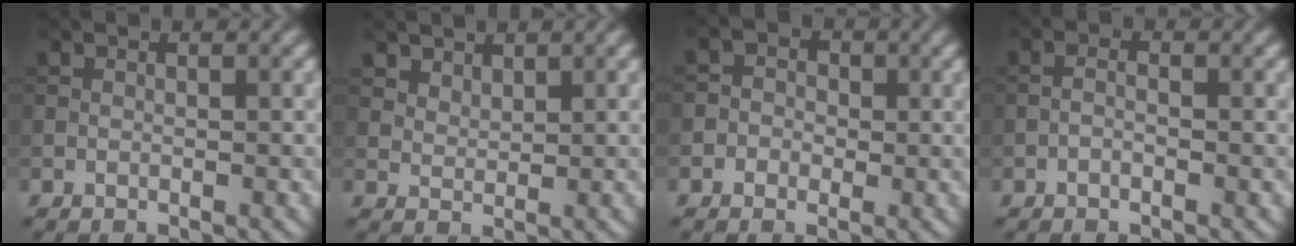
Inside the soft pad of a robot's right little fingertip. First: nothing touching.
{"total": 2.2, "force": [1.8, 1.1, 0.6], "torque": [-0.017, -0.013, 0.048]}
{"total": 2.7, "force": [-0.2, 2.6, 0.8], "torque": [0.012, 0.004, -0.033]}
{"total": 0.9, "force": [-0.6, 0.3, 0.6], "torque": [-0.015, 0.002, -0.015]}